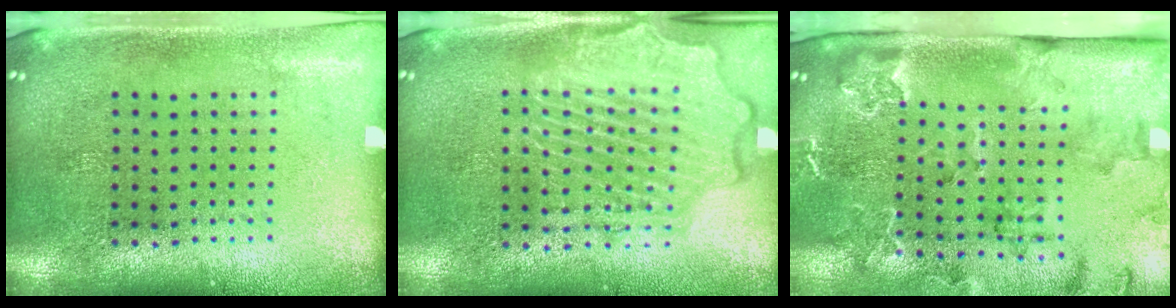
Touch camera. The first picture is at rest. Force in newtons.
{"total": 2.6, "press": 2.6, "slide": 0.3}
{"total": 2.3, "press": 2.3, "slide": 0.4}